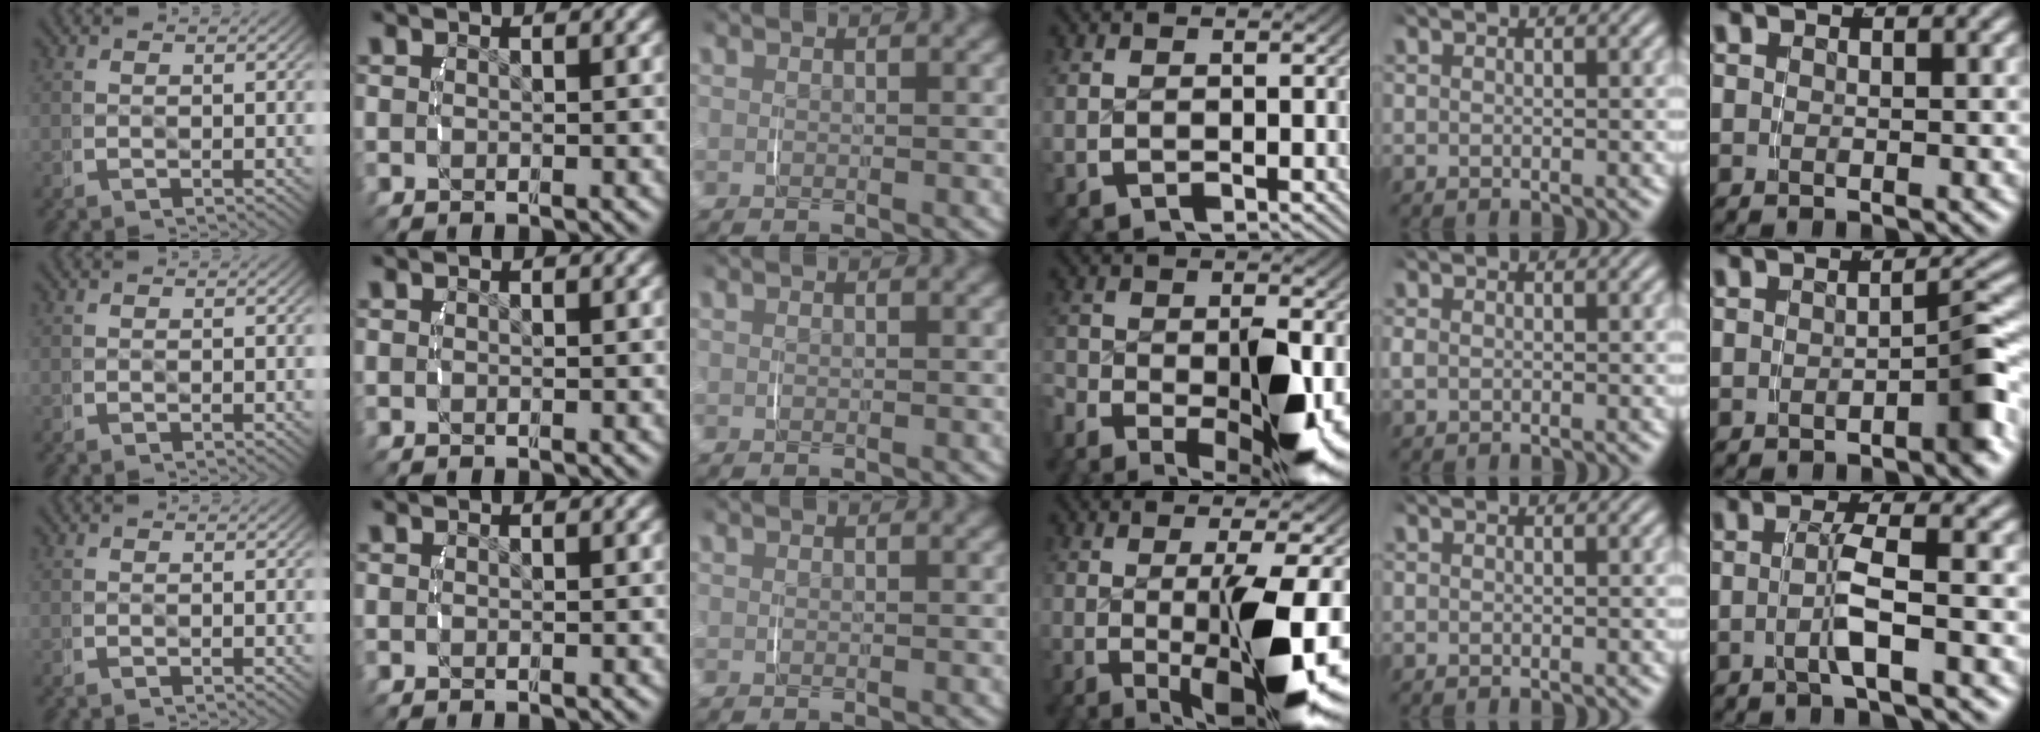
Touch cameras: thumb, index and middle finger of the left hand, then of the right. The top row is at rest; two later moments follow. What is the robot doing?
{"motion": "lift_and_place", "object": "jar lid"}